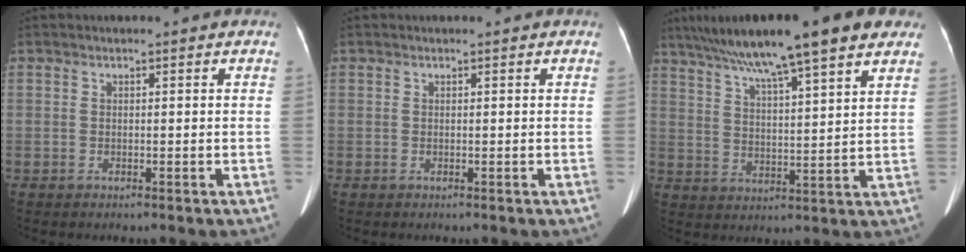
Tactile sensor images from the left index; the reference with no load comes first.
{"total": 0.0}
{"total": 18.2, "force": [13.5, 1.4, 12.0], "torque": [-0.198, 0.039, 0.202]}